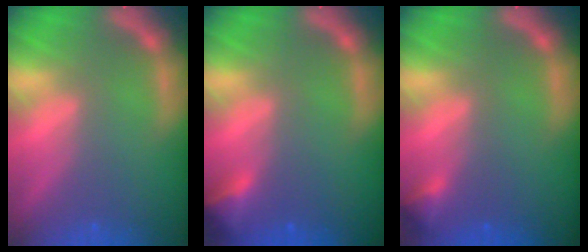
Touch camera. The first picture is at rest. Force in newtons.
{"total": 2.4}
{"total": 1.4}